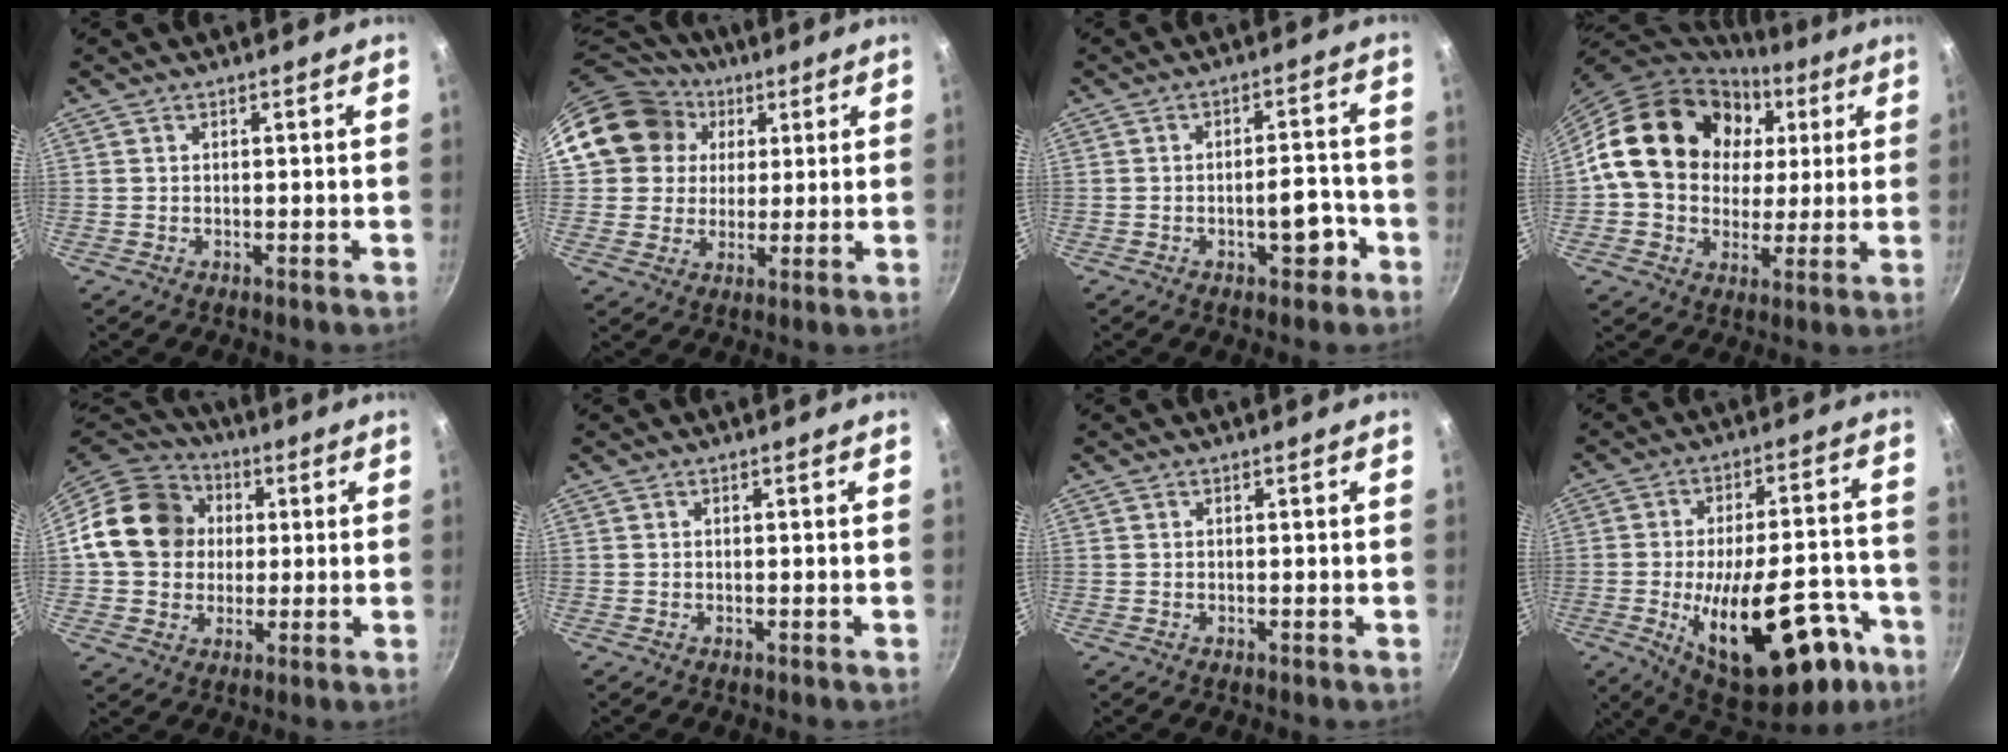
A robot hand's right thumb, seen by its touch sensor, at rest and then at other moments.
{"total": 15.4, "force": [4.9, 13.6, 5.2], "torque": [-0.081, 0.020, 0.084]}
{"total": 6.1, "force": [-2.7, 3.0, 4.7], "torque": [-0.032, 0.028, -0.034]}
{"total": 21.6, "force": [4.9, 17.4, 11.8], "torque": [-0.181, 0.020, 0.081]}
{"total": 16.7, "force": [2.1, 14.4, 8.3], "torque": [-0.122, 0.026, 0.024]}
{"total": 0.0}
{"total": 0.0}
{"total": 26.7, "force": [-11.3, 12.0, 21.0], "torque": [-0.255, 0.044, -0.144]}